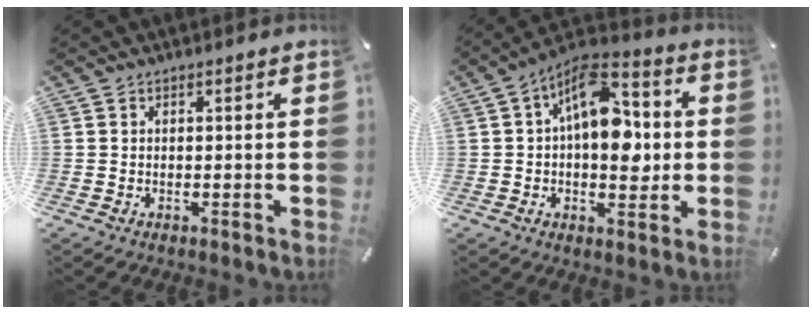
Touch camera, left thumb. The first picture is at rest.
{"total": 14.4, "force": [2.0, 8.5, 11.5], "torque": [-0.170, -0.016, 0.036]}